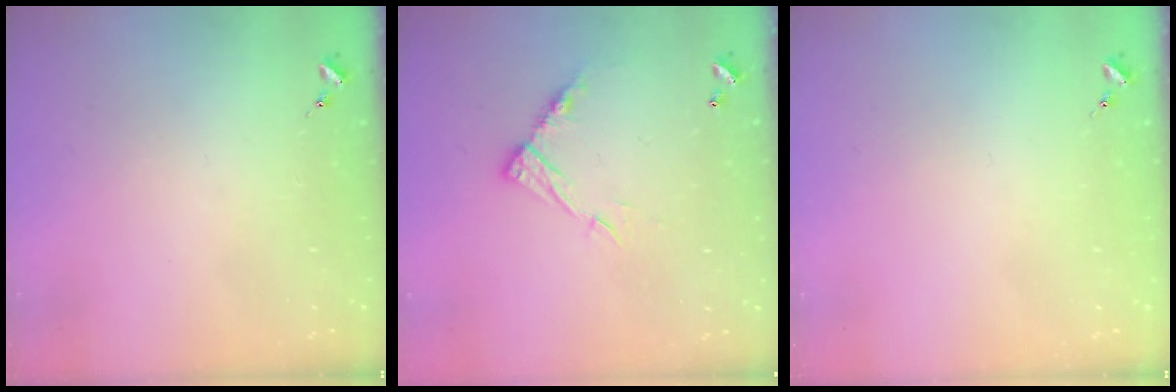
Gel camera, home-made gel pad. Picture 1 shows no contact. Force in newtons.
{"total": 10.6, "press": 10.6, "slide": 0.4}
{"total": 0.0}